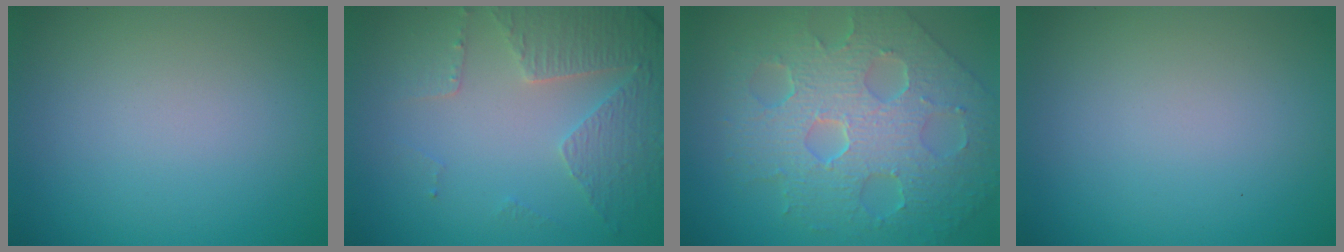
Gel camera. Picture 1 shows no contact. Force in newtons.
{"total": 4.8, "press": 3.5, "slide": 3.2}
{"total": 8.7, "press": 6.1, "slide": 6.1}
{"total": 0.0}